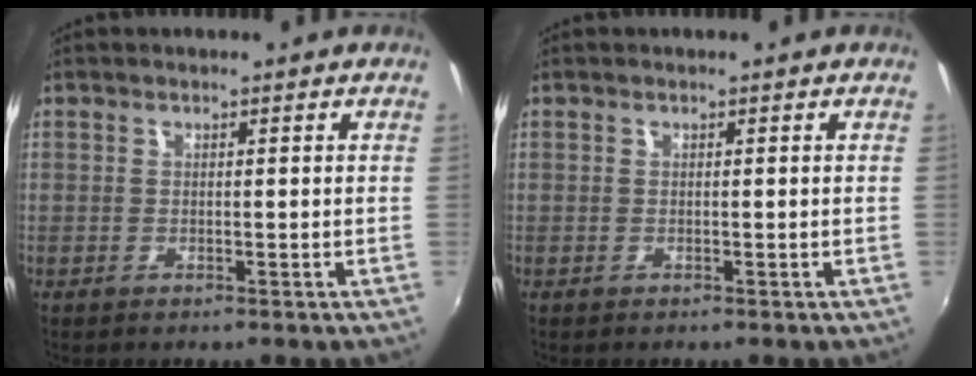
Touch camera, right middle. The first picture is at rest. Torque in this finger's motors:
{"motor_torque": [0.00, -0.08, 0.00, 0.00]}